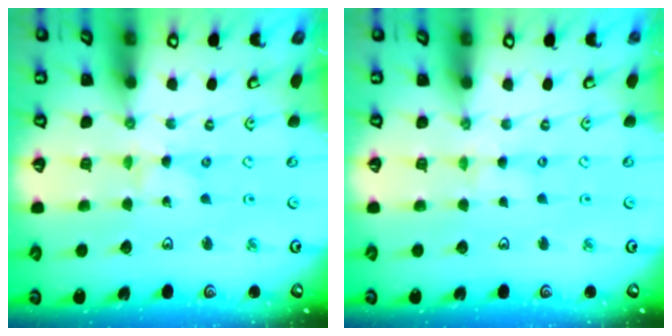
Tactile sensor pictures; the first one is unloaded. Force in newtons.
{"total": 0.9, "press": 0.8, "slide": 0.2}